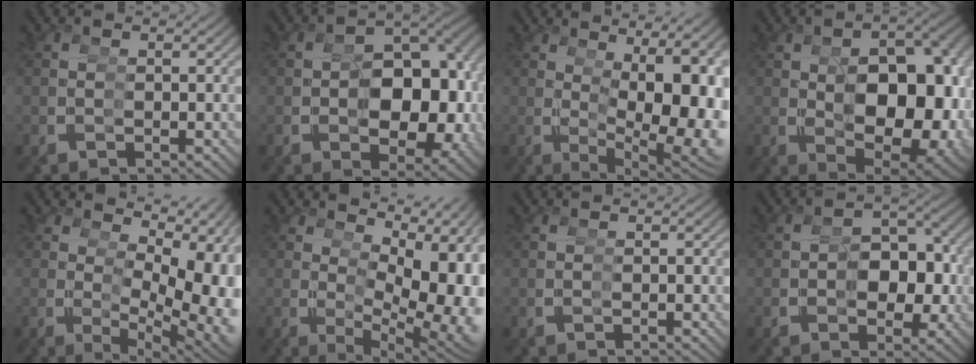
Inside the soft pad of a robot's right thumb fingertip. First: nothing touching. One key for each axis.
{"total": 13.4, "fx": -1.3, "fy": 8.8, "fz": 10.0, "tx": -0.174, "ty": -0.042, "tz": 0.000}
{"total": 13.2, "fx": 0.2, "fy": 6.8, "fz": 11.3, "tx": -0.179, "ty": -0.046, "tz": 0.037}
{"total": 15.6, "fx": -1.1, "fy": 9.1, "fz": 12.7, "tx": -0.208, "ty": -0.055, "tz": 0.019}
{"total": 9.7, "fx": 1.0, "fy": 4.9, "fz": 8.4, "tx": -0.128, "ty": -0.022, "tz": 0.035}
{"total": 12.2, "fx": 1.1, "fy": 6.5, "fz": 10.2, "tx": -0.163, "ty": -0.031, "tz": 0.042}
{"total": 0.0}
{"total": 8.0, "fx": -1.0, "fy": 5.7, "fz": 5.6, "tx": -0.100, "ty": -0.027, "tz": -0.003}